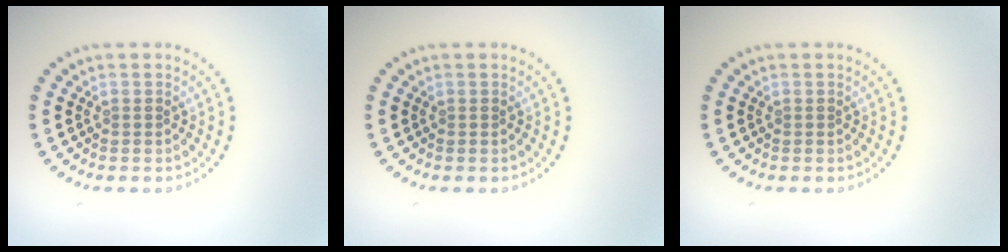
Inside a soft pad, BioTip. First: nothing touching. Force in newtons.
{"total": 0.0}
{"total": 0.0}